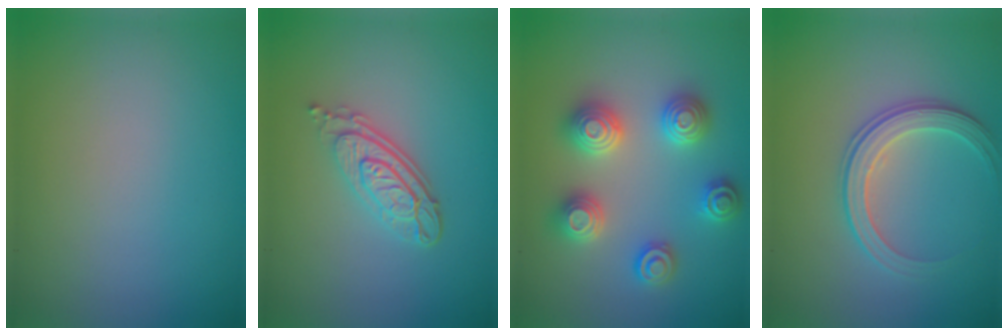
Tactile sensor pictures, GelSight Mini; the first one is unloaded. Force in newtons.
{"total": 4.1, "press": 3.0, "slide": 2.7}
{"total": 4.8, "press": 4.8, "slide": 0.6}
{"total": 2.9, "press": 2.8, "slide": 0.6}